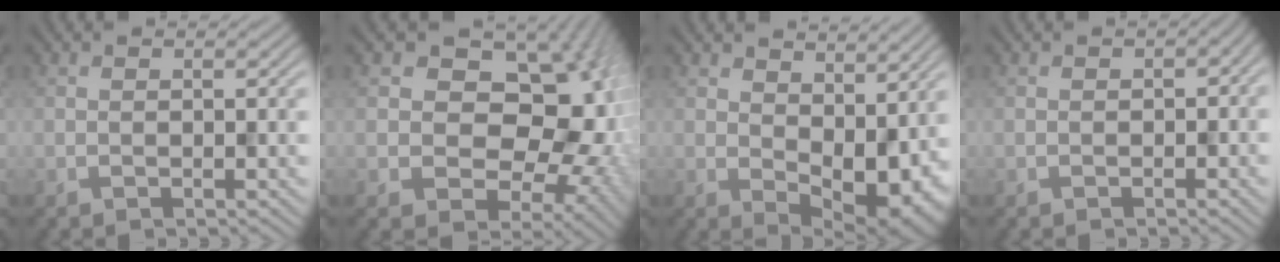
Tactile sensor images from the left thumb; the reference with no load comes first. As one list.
[{"total": 18.0, "force": [0.3, 13.5, 11.9], "torque": [-0.144, -0.009, 0.002]}, {"total": 9.6, "force": [1.6, 5.6, 7.7], "torque": [-0.122, -0.021, 0.041]}, {"total": 1.2, "force": [-0.3, 0.9, 0.7], "torque": [-0.012, -0.006, -0.007]}]